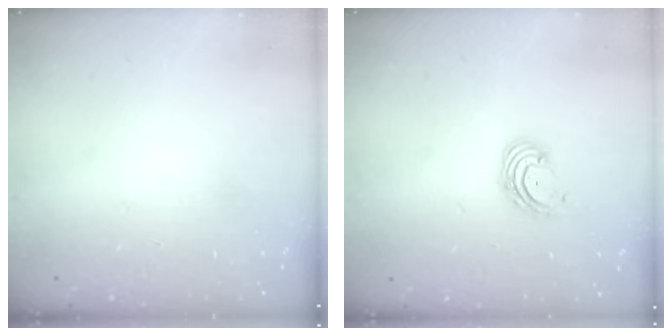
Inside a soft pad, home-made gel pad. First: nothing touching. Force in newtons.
{"total": 3.3, "press": 3.3, "slide": 0.5}